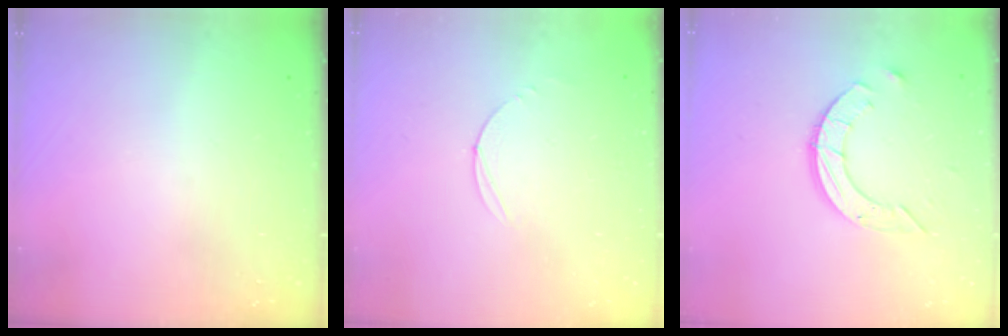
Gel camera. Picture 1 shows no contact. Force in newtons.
{"total": 3.0, "press": 3.0, "slide": 0.3}
{"total": 9.0, "press": 9.0, "slide": 0.7}